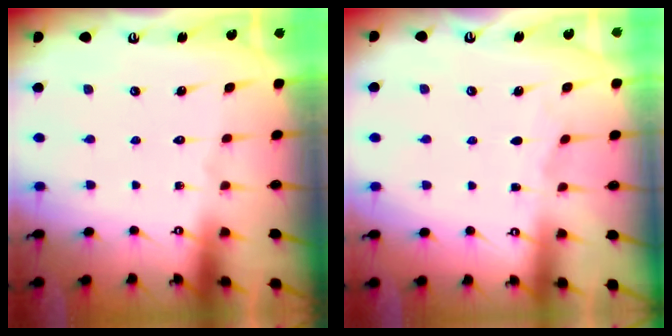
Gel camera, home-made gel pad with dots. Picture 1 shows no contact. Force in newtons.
{"total": 2.4, "press": 2.4, "slide": 0.2}